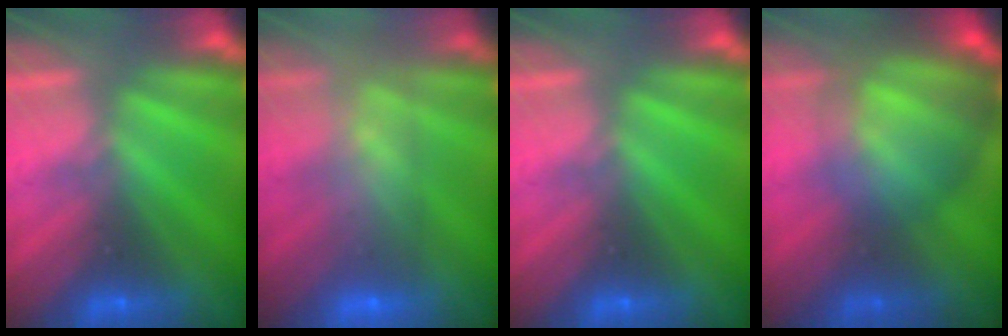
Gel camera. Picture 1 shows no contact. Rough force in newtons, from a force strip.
{"total": 6.2}
{"total": 0.0}
{"total": 8.4}